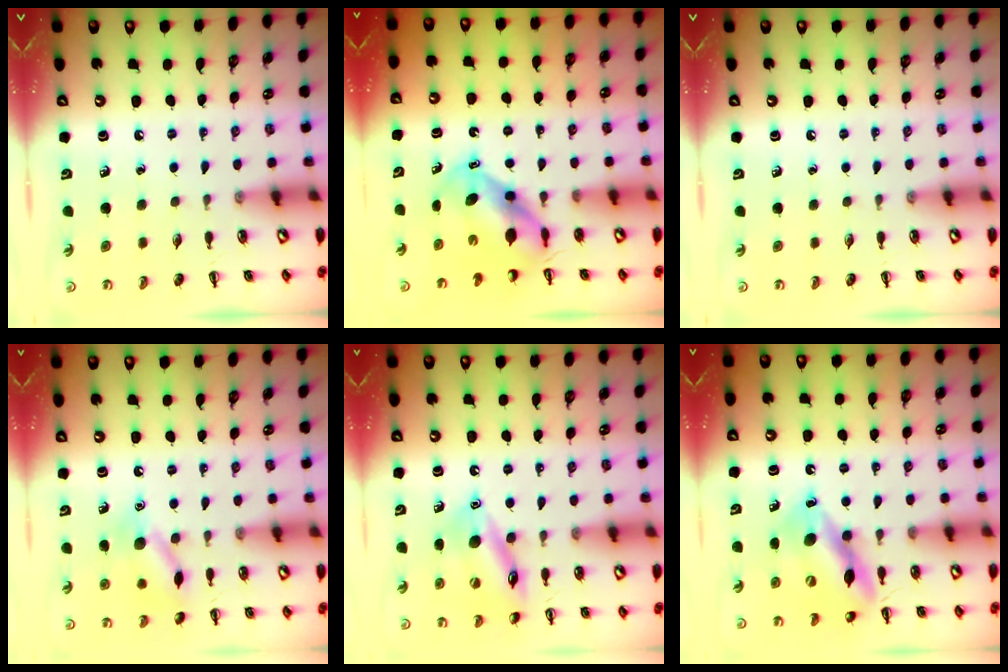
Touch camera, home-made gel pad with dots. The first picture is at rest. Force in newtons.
{"total": 6.3, "press": 6.2, "slide": 1.3}
{"total": 0.0}
{"total": 11.4, "press": 11.4, "slide": 0.5}
{"total": 14.6, "press": 14.4, "slide": 2.0}
{"total": 12.7, "press": 12.3, "slide": 3.2}